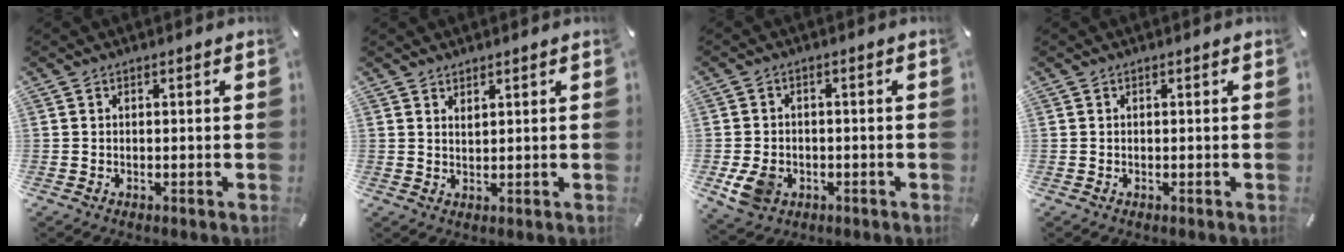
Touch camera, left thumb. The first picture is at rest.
{"total": 1.4, "force": [1.3, 0.4, 0.3], "torque": [-0.007, -0.002, 0.025]}
{"total": 6.9, "force": [-2.0, 5.5, 3.6], "torque": [-0.083, 0.004, -0.038]}
{"total": 0.0}